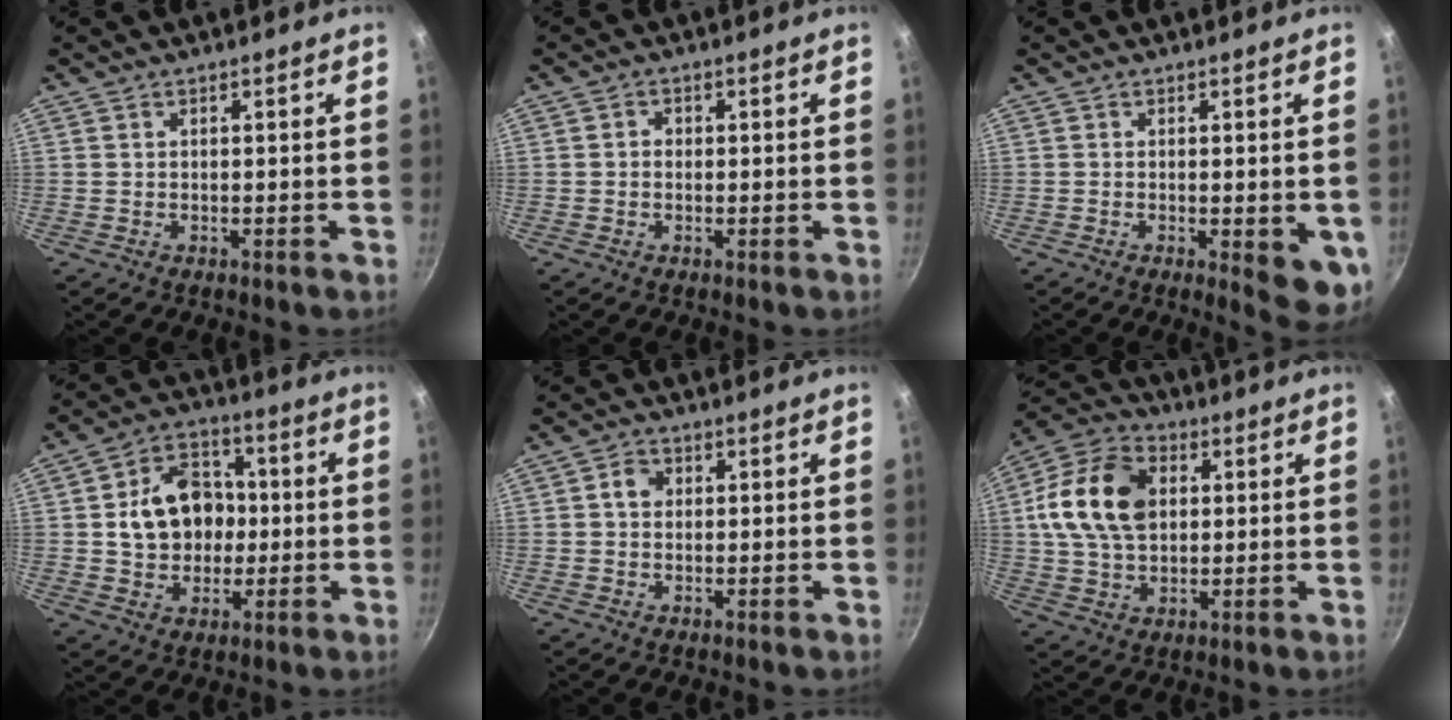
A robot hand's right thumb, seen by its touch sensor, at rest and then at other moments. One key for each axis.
{"total": 1.5, "fx": -0.1, "fy": 1.3, "fz": 0.7, "tx": -0.009, "ty": 0.005, "tz": -0.005}
{"total": 7.1, "fx": -1.5, "fy": 2.3, "fz": 6.6, "tx": -0.066, "ty": -0.005, "tz": -0.014}
{"total": 13.7, "fx": 0.5, "fy": 11.0, "fz": 8.2, "tx": -0.100, "ty": 0.024, "tz": 0.006}
{"total": 3.0, "fx": 0.5, "fy": 2.5, "fz": 1.6, "tx": -0.013, "ty": 0.007, "tz": 0.004}
{"total": 16.4, "fx": 2.9, "fy": 11.3, "fz": 11.5, "tx": -0.193, "ty": 0.013, "tz": 0.040}